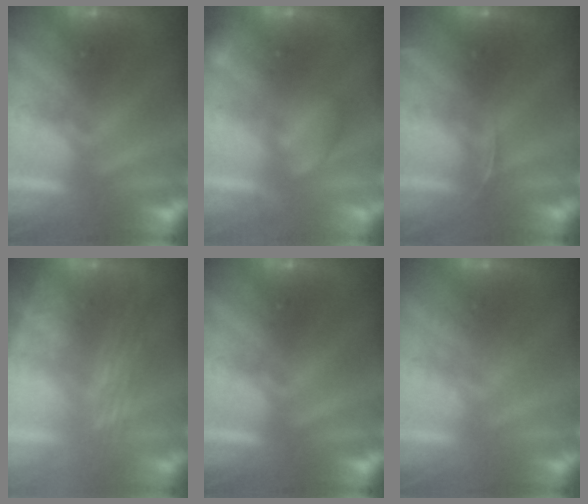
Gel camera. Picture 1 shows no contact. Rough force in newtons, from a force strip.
{"total": 2.4}
{"total": 2.7}
{"total": 3.0}
{"total": 0.0}
{"total": 1.1}